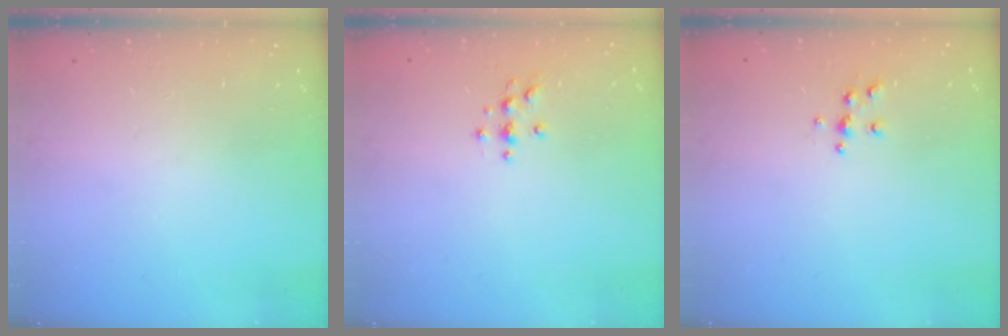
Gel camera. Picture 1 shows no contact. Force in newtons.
{"total": 3.5, "press": 3.4, "slide": 0.5}
{"total": 5.5, "press": 5.5, "slide": 0.5}